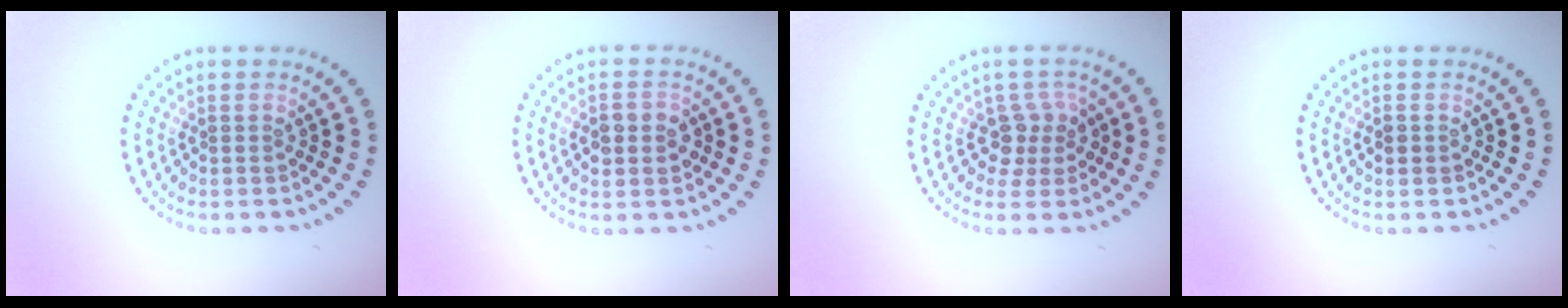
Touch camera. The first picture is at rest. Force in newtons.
{"total": 3.4, "press": 3.4, "slide": 0.1}
{"total": 2.6, "press": 2.1, "slide": 1.5}
{"total": 1.0, "press": 1.0, "slide": 0.1}